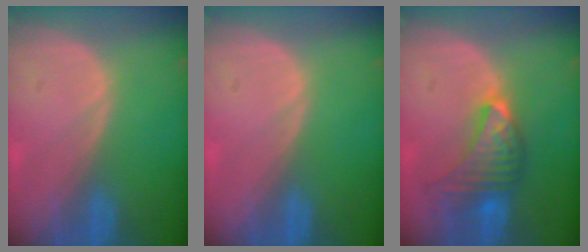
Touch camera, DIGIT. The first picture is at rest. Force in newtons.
{"total": 0.0}
{"total": 7.2, "press": 7.2, "slide": 0.3}